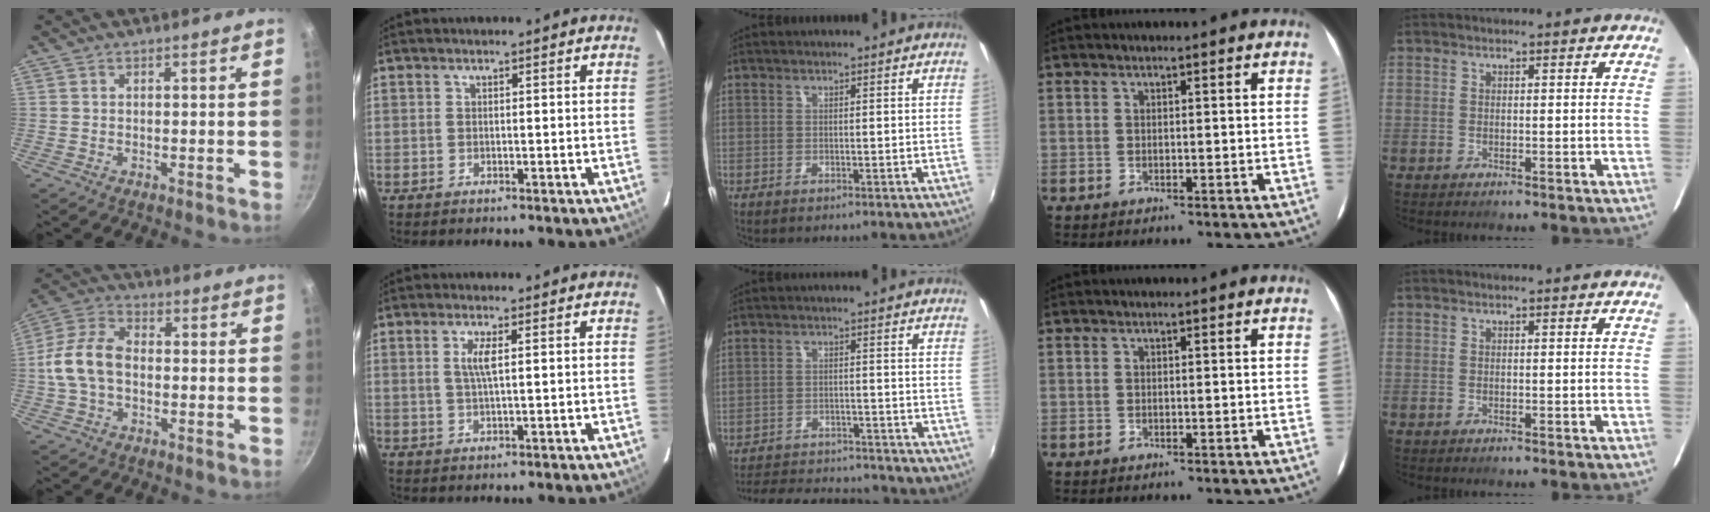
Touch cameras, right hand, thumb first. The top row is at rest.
{"thumb": {"total": 10.6, "force": [-1.0, 7.0, 7.9], "torque": [-0.143, 0.034, -0.033]}, "index": {"total": 3.1, "force": [0.8, 0.2, 2.9], "torque": [-0.059, 0.000, 0.014]}, "middle": {"total": 16.0, "force": [-14.3, 4.5, 5.5], "torque": [-0.125, 0.005, -0.195]}}